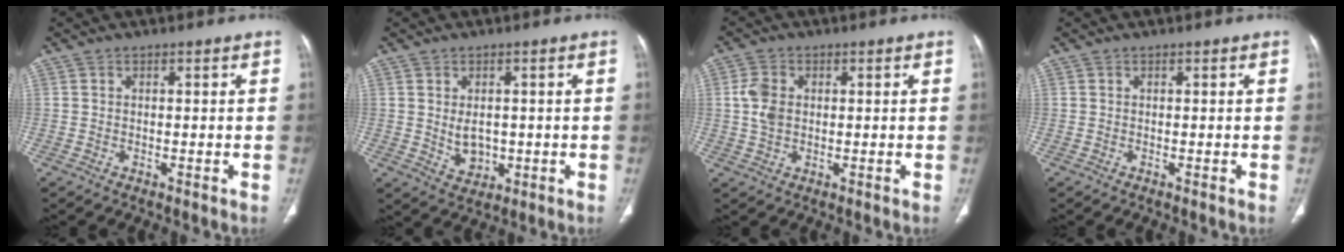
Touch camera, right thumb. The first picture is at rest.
{"total": 4.9, "force": [0.0, 3.6, 3.3], "torque": [-0.039, -0.007, 0.015]}
{"total": 4.9, "force": [0.5, 3.5, 3.4], "torque": [-0.071, 0.002, 0.009]}
{"total": 0.0}